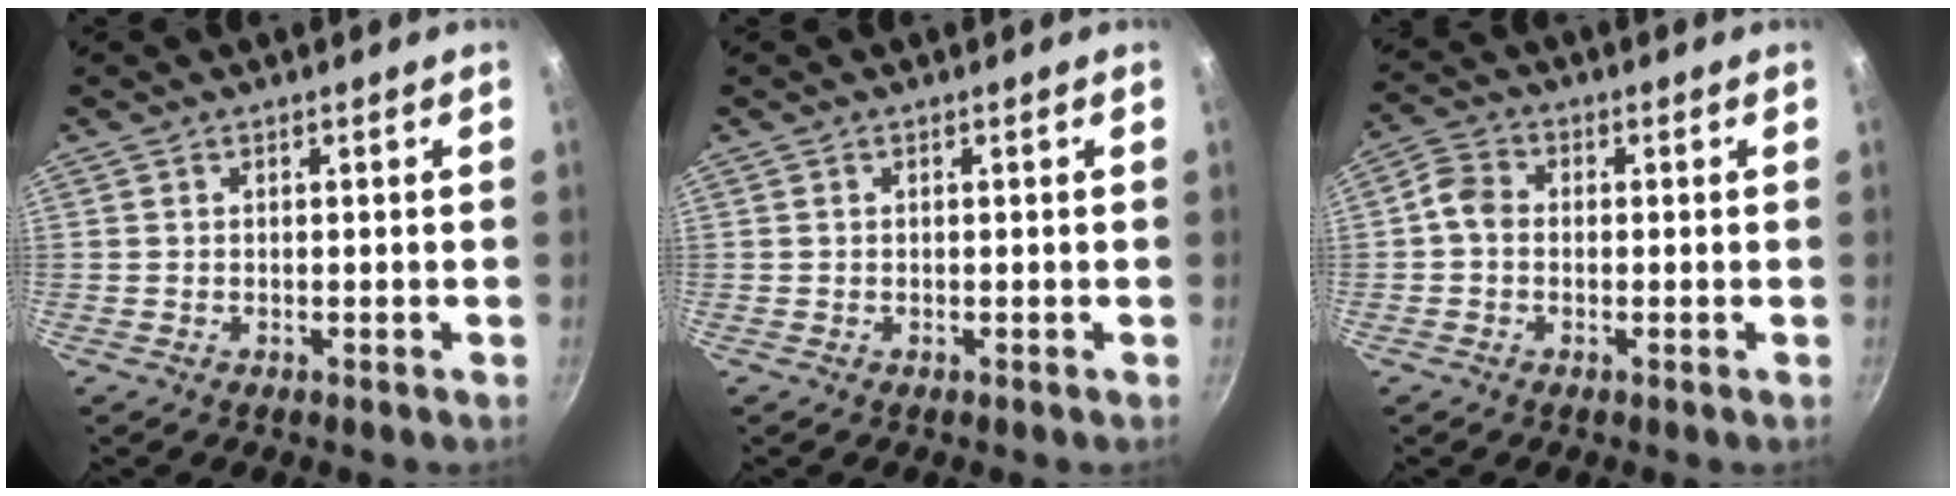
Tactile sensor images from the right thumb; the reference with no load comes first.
{"total": 0.0}
{"total": 4.4, "force": [-0.4, 3.6, 2.5], "torque": [-0.043, 0.015, -0.023]}